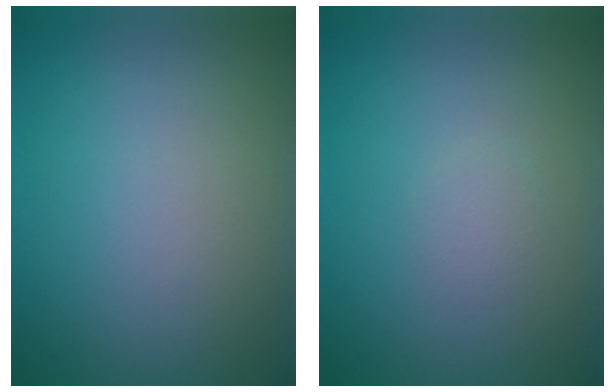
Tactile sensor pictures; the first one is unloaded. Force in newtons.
{"total": 0.7, "press": 0.7, "slide": 0.0}